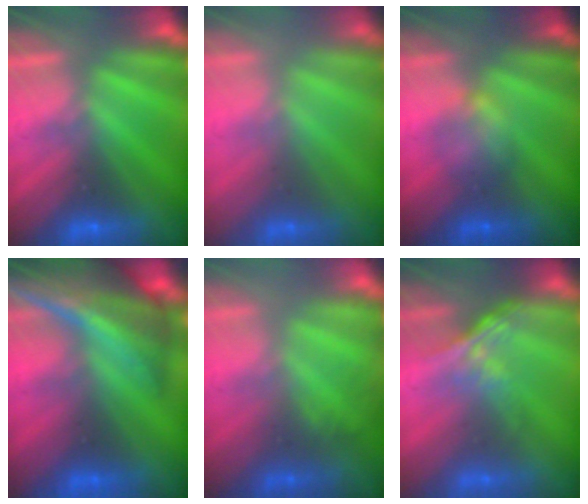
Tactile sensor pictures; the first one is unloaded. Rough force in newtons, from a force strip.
{"total": 2.2}
{"total": 2.0}
{"total": 7.8}
{"total": 2.8}
{"total": 1.4}